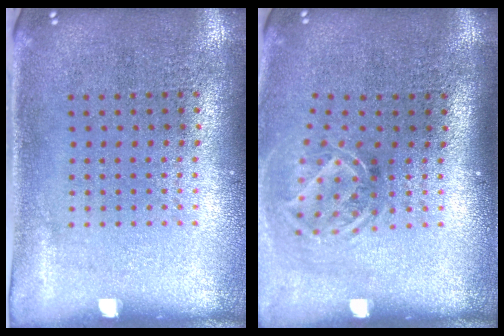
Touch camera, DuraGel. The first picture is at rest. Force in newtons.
{"total": 1.9, "press": 1.3, "slide": 1.4}